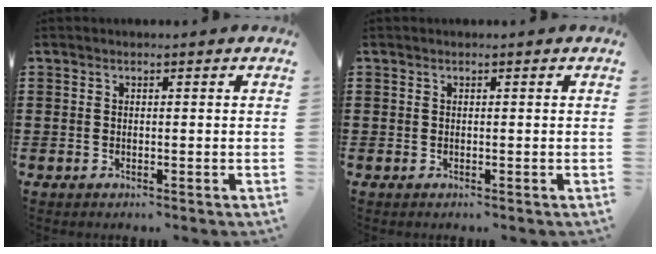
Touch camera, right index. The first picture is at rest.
{"total": 0.0}